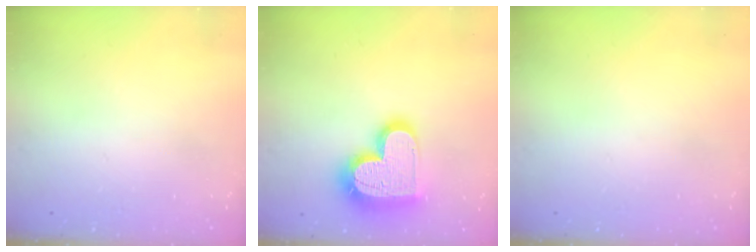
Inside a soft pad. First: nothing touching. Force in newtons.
{"total": 20.0, "press": 19.9, "slide": 1.4}
{"total": 0.0}